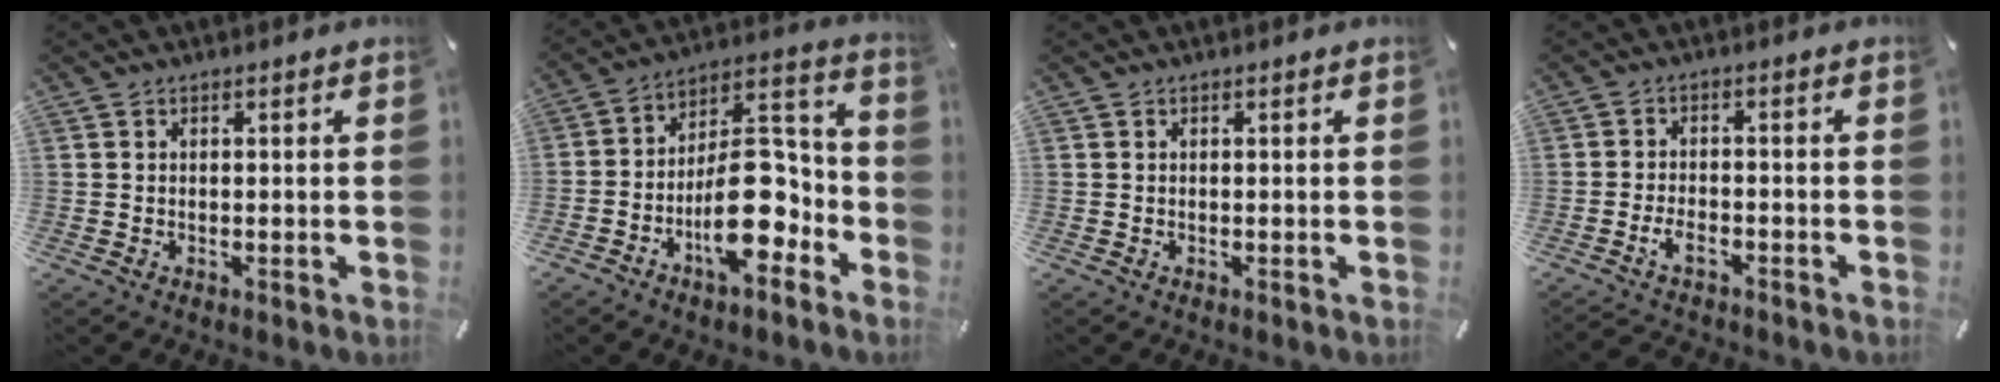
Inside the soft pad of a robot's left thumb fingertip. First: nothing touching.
{"total": 17.6, "force": [-6.2, 10.0, 13.1], "torque": [-0.193, 0.021, -0.098]}
{"total": 0.0}
{"total": 4.7, "force": [-3.1, 2.2, 2.7], "torque": [-0.062, 0.011, -0.063]}